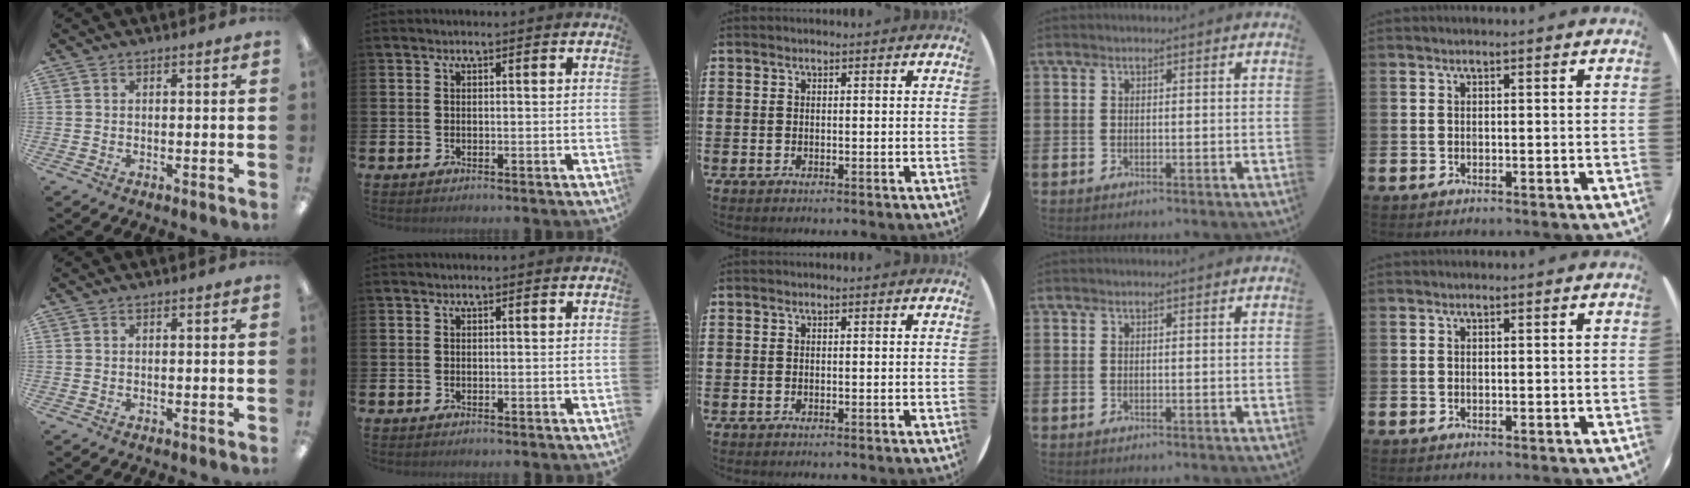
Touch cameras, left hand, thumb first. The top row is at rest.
{}